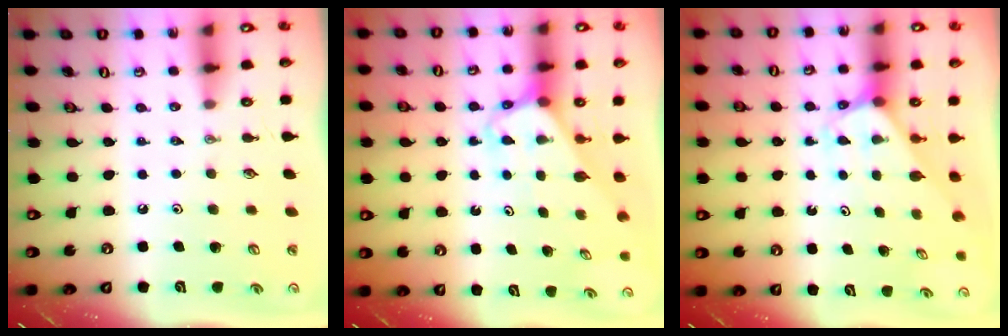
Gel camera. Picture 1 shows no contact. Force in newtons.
{"total": 3.4, "press": 3.4, "slide": 0.2}
{"total": 2.4, "press": 2.4, "slide": 0.2}